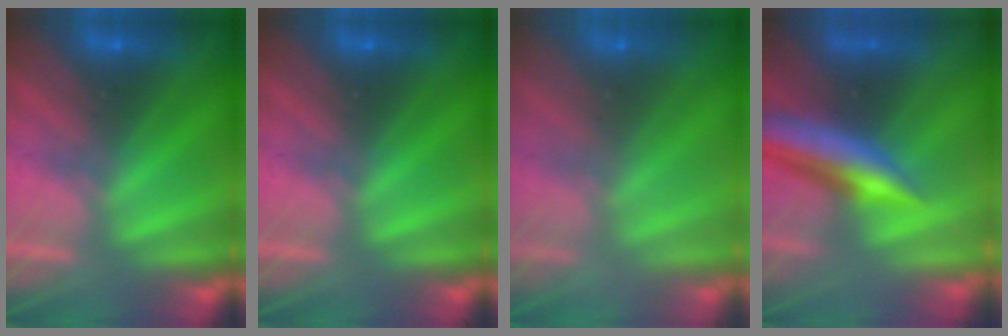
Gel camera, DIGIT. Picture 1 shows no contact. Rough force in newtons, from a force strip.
{"total": 0.0}
{"total": 9.4}
{"total": 8.0}